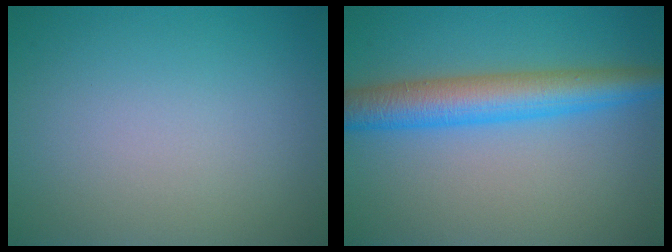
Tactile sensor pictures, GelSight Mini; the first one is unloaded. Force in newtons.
{"total": 5.9, "press": 5.9, "slide": 0.2}